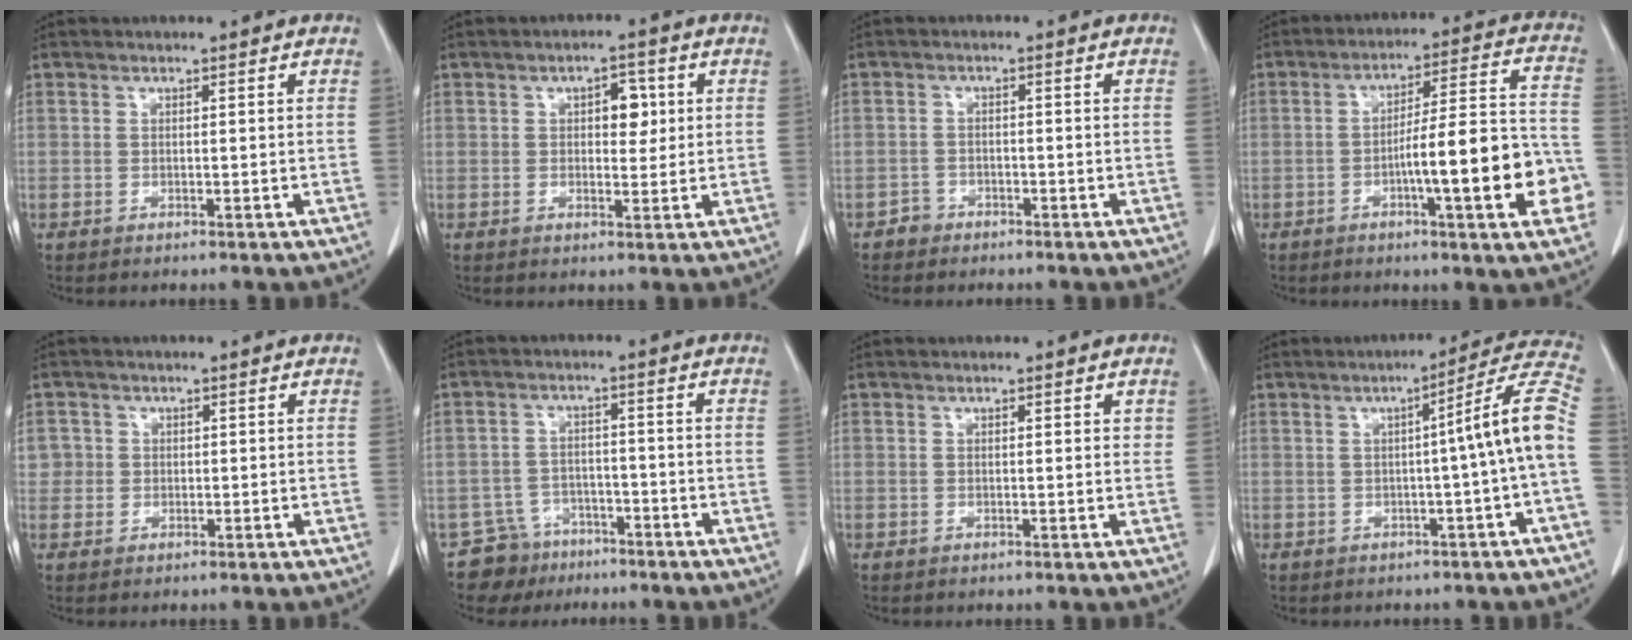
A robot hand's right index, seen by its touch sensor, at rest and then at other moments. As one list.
[{"total": 4.0, "force": [1.0, 2.2, 3.2], "torque": [-0.043, 0.008, 0.015]}, {"total": 1.8, "force": [-1.3, 1.1, -0.3], "torque": [0.001, 0.006, -0.029]}, {"total": 16.0, "force": [-4.8, 1.5, 15.1], "torque": [-0.198, 0.020, -0.065]}, {"total": 2.5, "force": [0.4, 2.4, -0.1], "torque": [0.019, 0.006, 0.004]}, {"total": 5.8, "force": [-4.2, 3.8, -0.8], "torque": [0.016, 0.013, -0.071]}, {"total": 1.2, "force": [0.7, 0.5, 0.8], "torque": [-0.008, -0.001, 0.006]}, {"total": 9.5, "force": [-0.8, -1.6, 9.3], "torque": [-0.116, 0.020, -0.016]}]